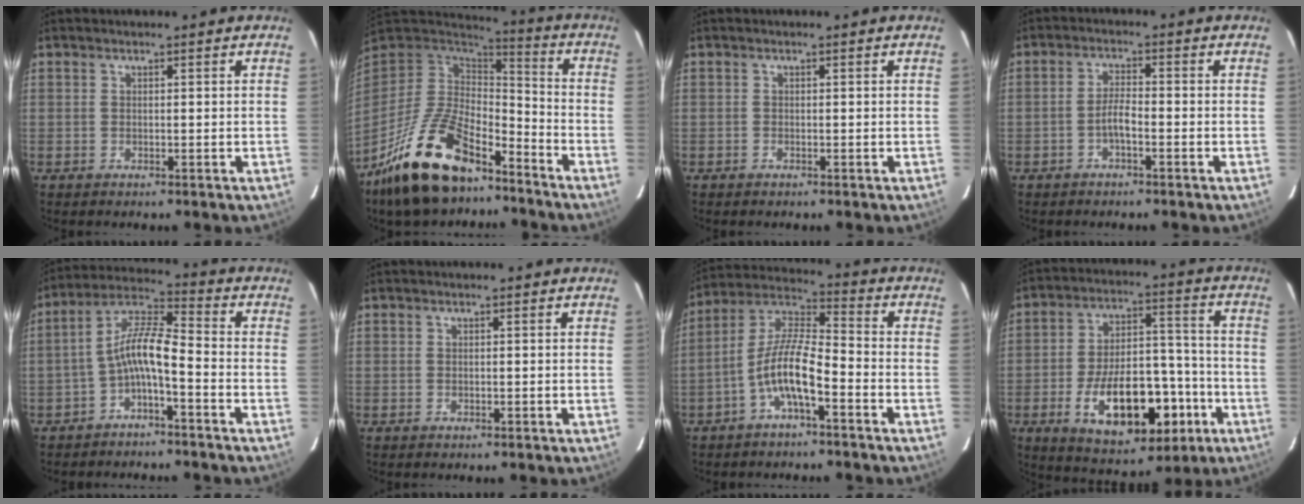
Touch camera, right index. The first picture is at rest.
{"total": 20.3, "force": [-13.8, 8.4, 12.2], "torque": [-0.251, -0.017, -0.244]}
{"total": 0.6, "force": [-0.5, 0.3, 0.0], "torque": [0.000, 0.002, -0.010]}
{"total": 3.0, "force": [-1.7, 0.7, 2.4], "torque": [-0.052, 0.006, -0.032]}
{"total": 7.8, "force": [-3.4, 1.7, 6.8], "torque": [-0.158, 0.021, -0.066]}
{"total": 0.0}
{"total": 9.7, "force": [-4.6, 2.4, 8.2], "torque": [-0.177, 0.009, -0.089]}
{"total": 19.6, "force": [-7.6, 9.9, 15.0], "torque": [-0.275, 0.014, -0.096]}